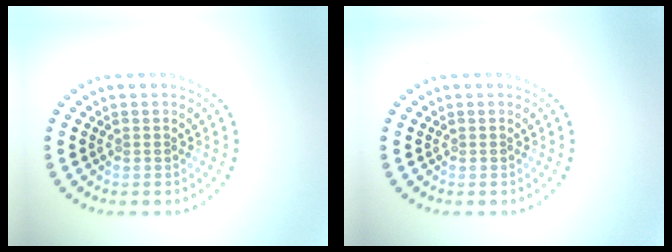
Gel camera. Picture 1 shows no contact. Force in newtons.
{"total": 0.0}